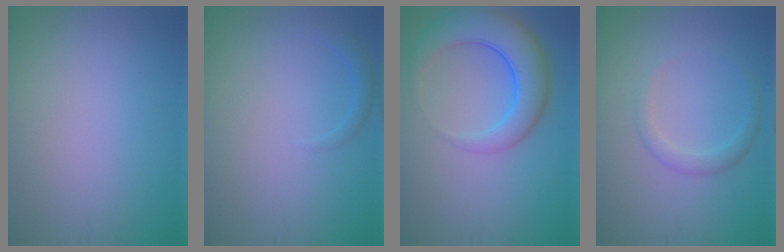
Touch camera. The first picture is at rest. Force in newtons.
{"total": 1.2, "press": 1.1, "slide": 0.2}
{"total": 6.8, "press": 6.7, "slide": 0.3}
{"total": 1.7, "press": 1.7, "slide": 0.1}